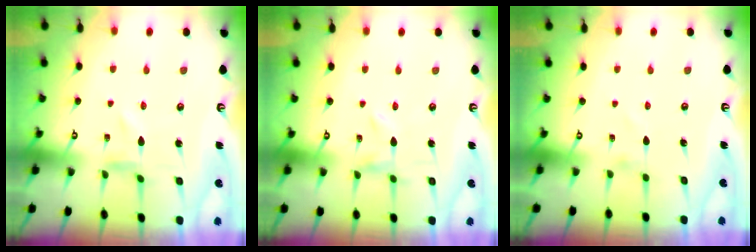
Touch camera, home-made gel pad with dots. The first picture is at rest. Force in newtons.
{"total": 0.0}
{"total": 1.0, "press": 1.0, "slide": 0.1}